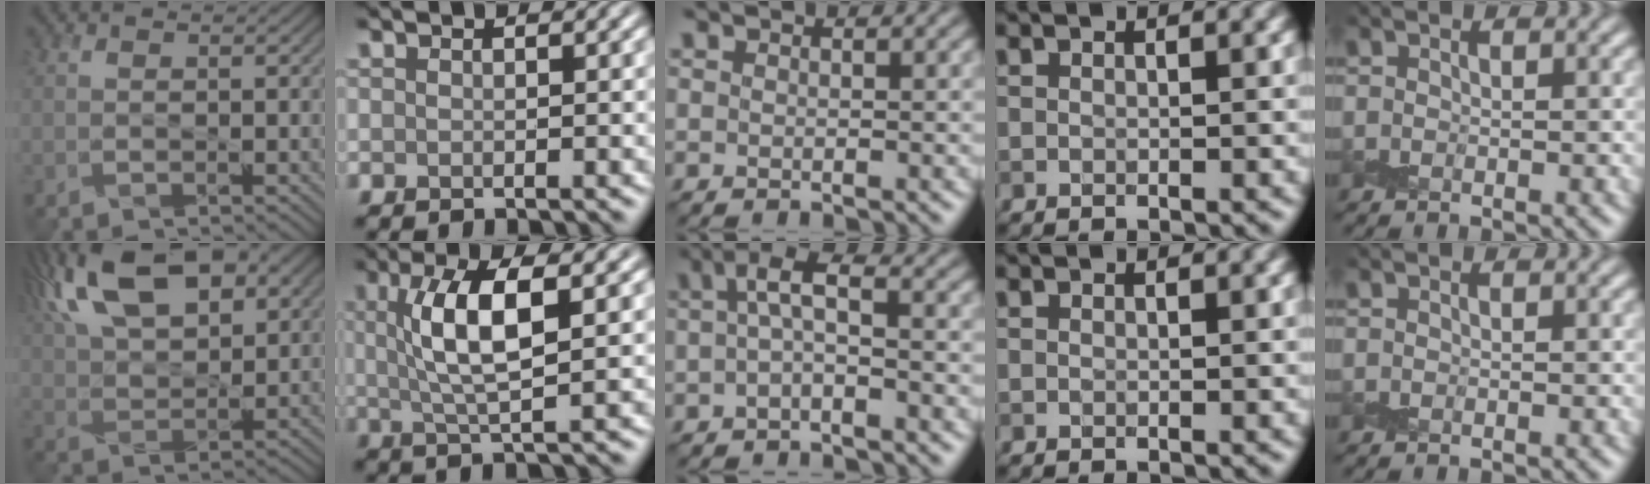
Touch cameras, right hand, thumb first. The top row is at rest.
{"thumb": {"total": 16.2, "force": [8.0, 7.8, 11.7], "torque": [-0.255, 0.027, 0.135]}, "index": {"total": 6.3, "force": [1.4, 1.8, 5.9], "torque": [-0.111, 0.007, 0.026]}, "middle": {"total": 2.7, "force": [0.1, 0.8, 2.5], "torque": [-0.050, 0.008, -0.005]}}